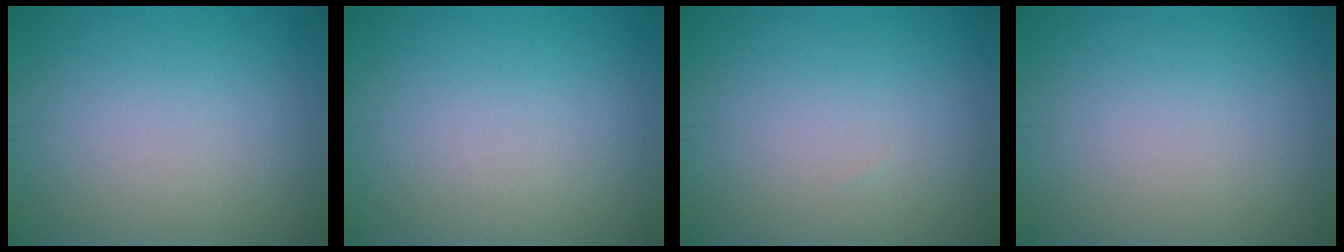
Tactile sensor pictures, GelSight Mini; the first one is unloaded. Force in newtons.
{"total": 0.0}
{"total": 0.0}
{"total": 0.0}